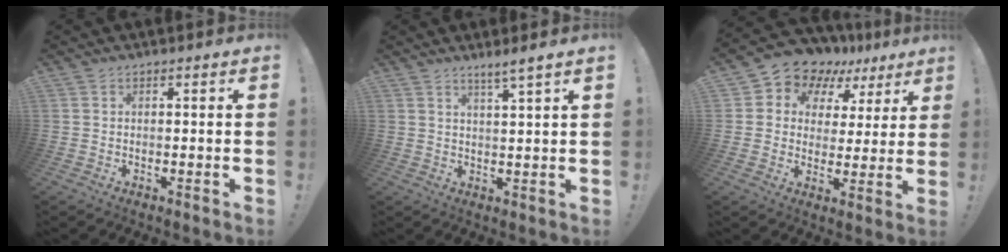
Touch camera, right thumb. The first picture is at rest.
{"total": 4.0, "force": [3.0, -0.8, 2.4], "torque": [-0.042, -0.019, 0.049]}
{"total": 8.6, "force": [6.5, 5.3, 2.0], "torque": [-0.045, -0.058, 0.120]}